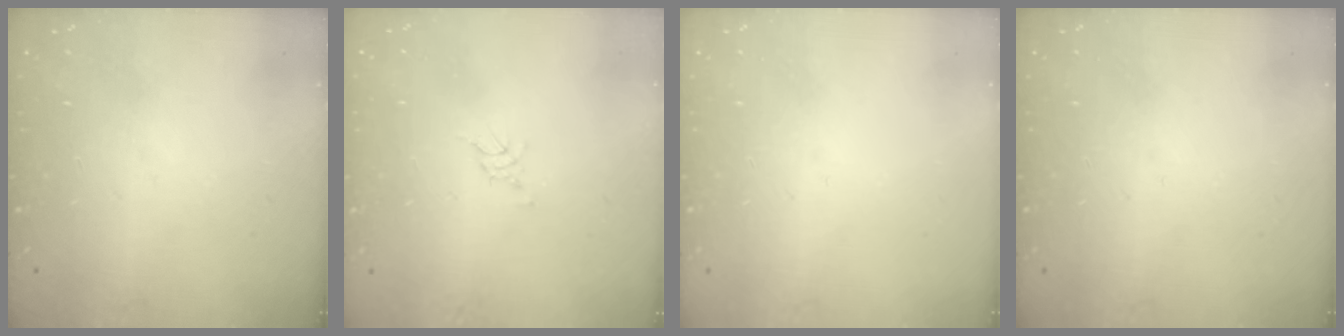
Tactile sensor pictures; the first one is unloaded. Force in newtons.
{"total": 1.4, "press": 1.4, "slide": 0.2}
{"total": 0.0}
{"total": 0.0}